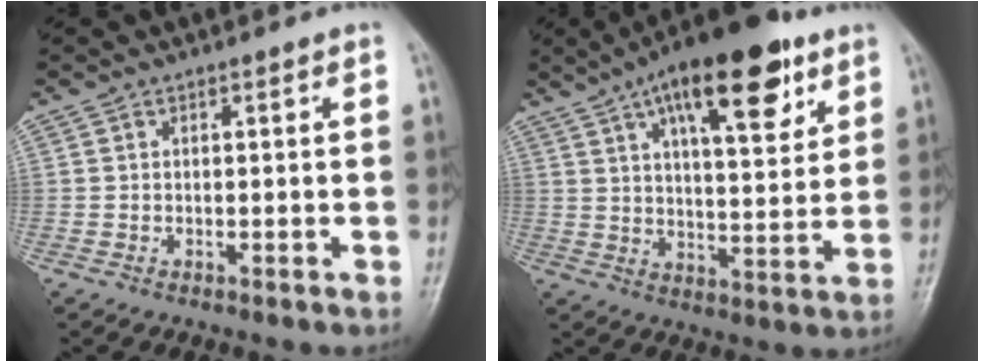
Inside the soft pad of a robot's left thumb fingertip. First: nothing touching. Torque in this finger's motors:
{"motor_torque": [0.74, 0.85, 1.86, -0.89, 0.17]}